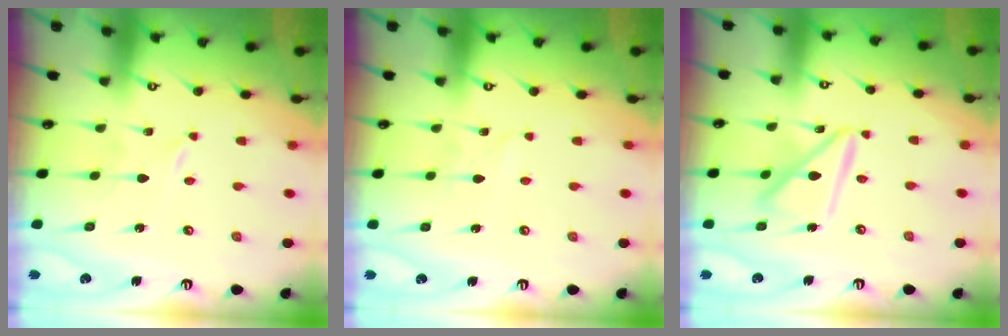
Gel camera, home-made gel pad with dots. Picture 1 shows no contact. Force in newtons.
{"total": 1.4, "press": 1.4, "slide": 0.1}
{"total": 15.9, "press": 15.9, "slide": 1.7}